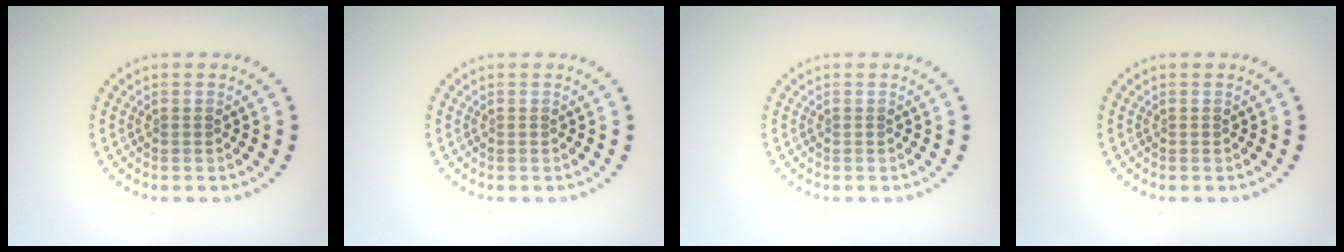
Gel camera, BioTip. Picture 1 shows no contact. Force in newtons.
{"total": 0.0}
{"total": 0.0}
{"total": 0.0}